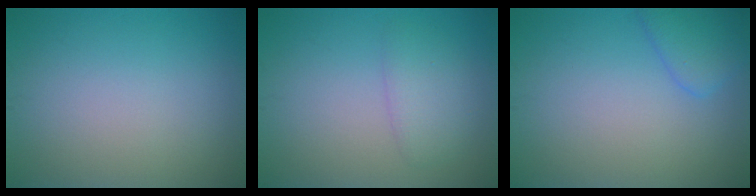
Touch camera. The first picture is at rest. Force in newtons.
{"total": 2.2, "press": 2.2, "slide": 0.2}
{"total": 2.5, "press": 2.5, "slide": 0.2}